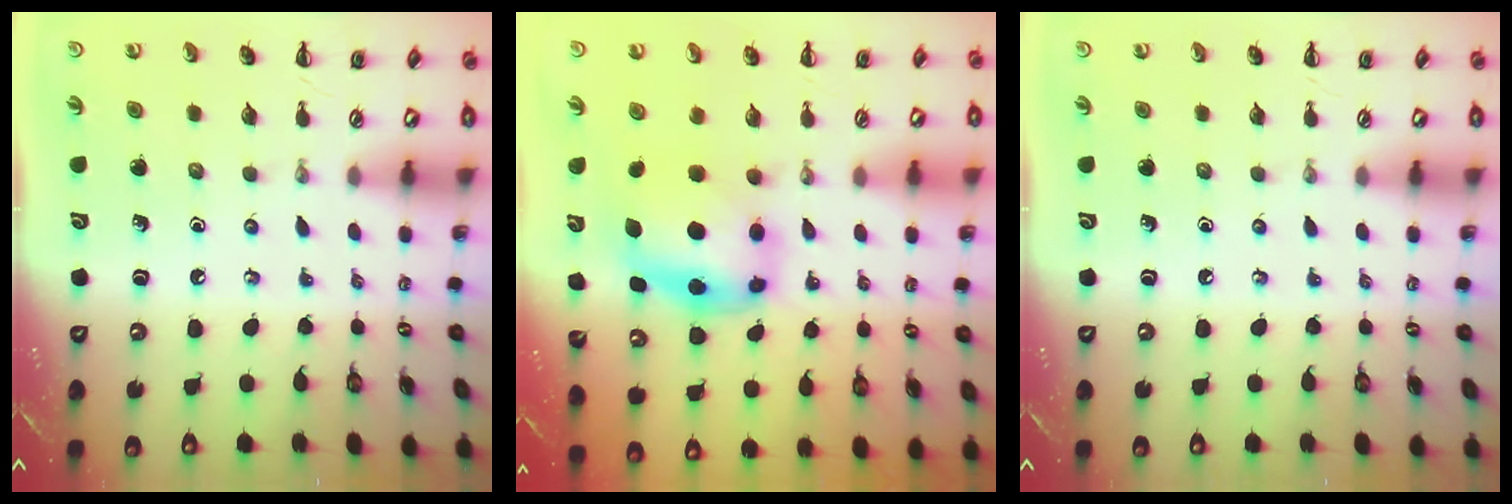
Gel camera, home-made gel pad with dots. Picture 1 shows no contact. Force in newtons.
{"total": 5.6, "press": 5.5, "slide": 1.2}
{"total": 0.0}